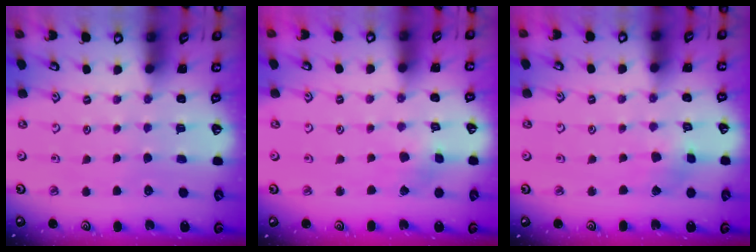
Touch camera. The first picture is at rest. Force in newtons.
{"total": 2.2, "press": 2.2, "slide": 0.1}
{"total": 2.2, "press": 2.2, "slide": 0.2}